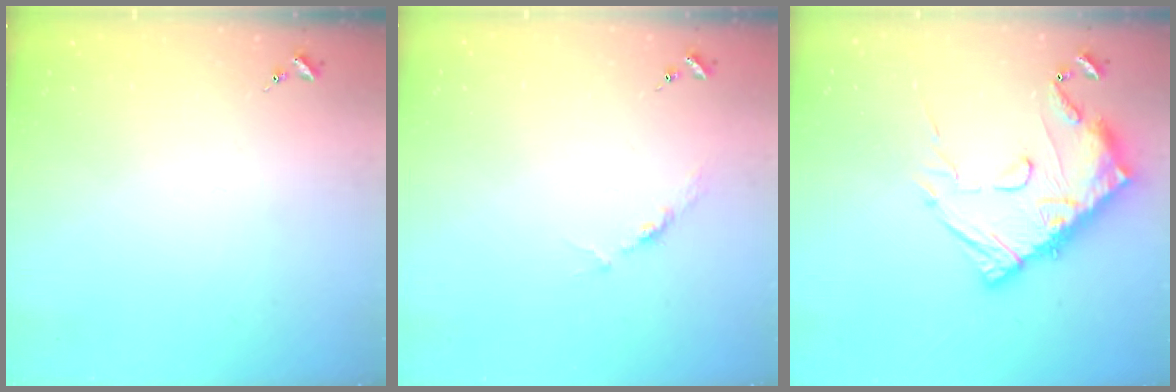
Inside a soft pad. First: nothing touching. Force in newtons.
{"total": 3.7, "press": 3.7, "slide": 0.5}
{"total": 17.5, "press": 17.5, "slide": 1.6}